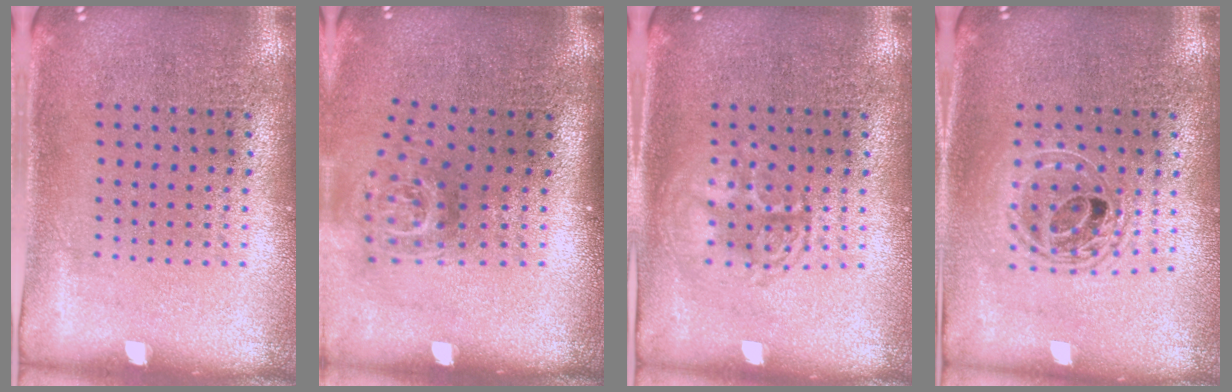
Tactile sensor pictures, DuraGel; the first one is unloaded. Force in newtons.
{"total": 1.8, "press": 1.2, "slide": 1.3}
{"total": 2.4, "press": 2.3, "slide": 0.3}
{"total": 1.7, "press": 1.4, "slide": 1.0}